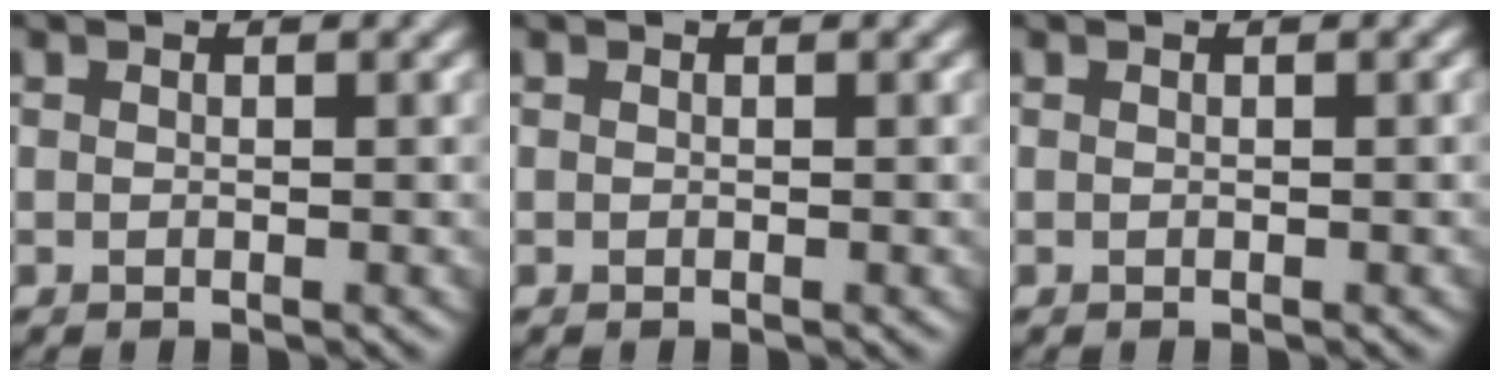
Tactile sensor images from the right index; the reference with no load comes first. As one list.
[{"total": 0.0}, {"total": 0.0}]